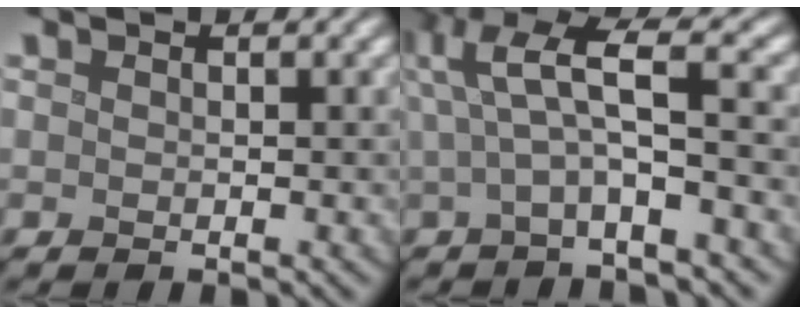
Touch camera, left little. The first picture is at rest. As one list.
[{"total": 6.5, "force": [0.9, 1.4, 6.3], "torque": [-0.122, 0.012, 0.008]}]